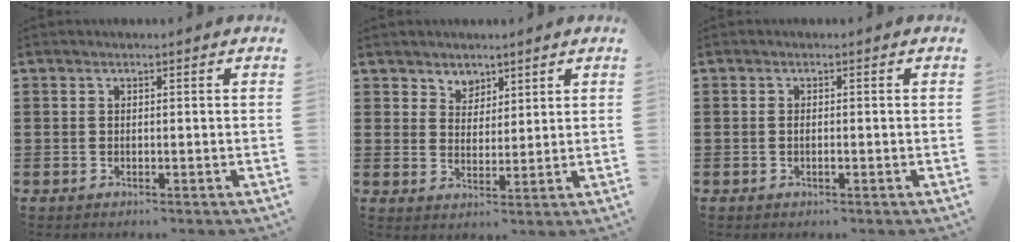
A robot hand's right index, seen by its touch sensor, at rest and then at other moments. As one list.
[{"total": 3.6, "force": [2.8, 2.3, -0.2], "torque": [-0.012, 0.007, 0.052]}, {"total": 0.7, "force": [-0.3, 0.2, 0.6], "torque": [-0.012, -0.005, -0.005]}]